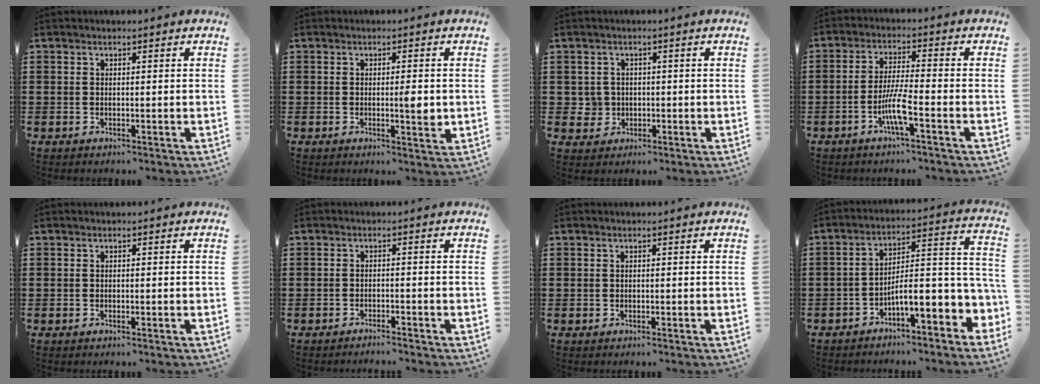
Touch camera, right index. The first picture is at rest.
{"total": 3.3, "force": [-0.1, 0.5, 3.2], "torque": [-0.056, -0.004, -0.002]}
{"total": 2.4, "force": [-0.2, 2.4, 0.5], "torque": [-0.021, 0.006, -0.006]}
{"total": 5.9, "force": [-2.7, 0.4, 5.2], "torque": [-0.108, -0.012, -0.053]}
{"total": 0.0}
{"total": 1.3, "force": [-1.3, -0.1, 0.1], "torque": [-0.005, 0.002, -0.026]}
{"total": 0.0}
{"total": 7.5, "force": [-3.8, 1.9, 6.2], "torque": [-0.099, -0.027, -0.075]}